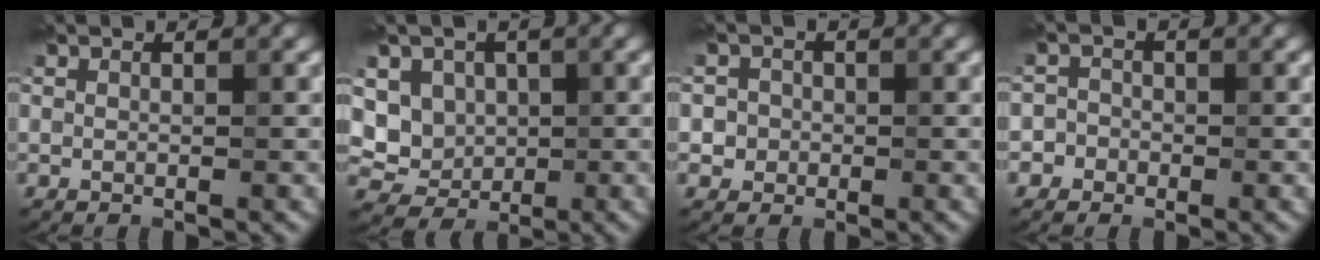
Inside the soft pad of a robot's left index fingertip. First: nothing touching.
{"total": 4.0, "force": [0.0, 3.6, 1.8], "torque": [-0.030, -0.004, -0.011]}
{"total": 2.7, "force": [0.2, 2.6, 0.8], "torque": [-0.003, 0.008, -0.003]}
{"total": 2.4, "force": [-1.0, 2.2, 0.0], "torque": [0.032, 0.016, -0.040]}